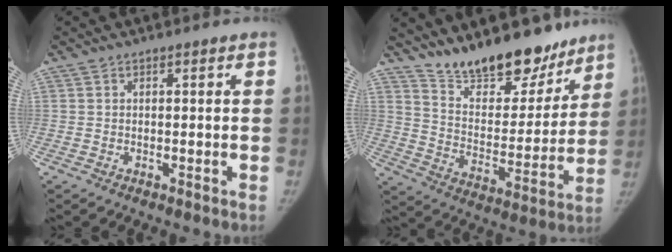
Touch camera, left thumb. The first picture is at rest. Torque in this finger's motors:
{"motor_torque": [0.05, 0.04, 0.08, 0.01, 0.03]}